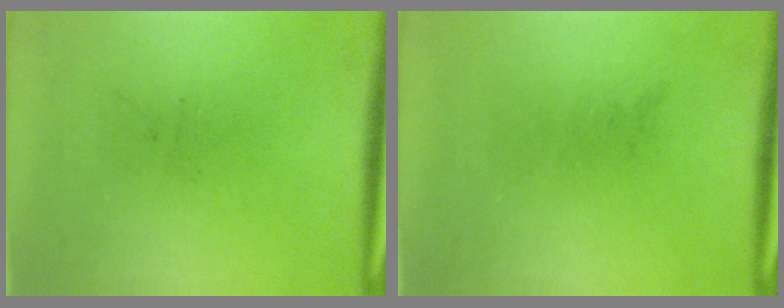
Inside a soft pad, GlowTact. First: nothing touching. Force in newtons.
{"total": 0.0}